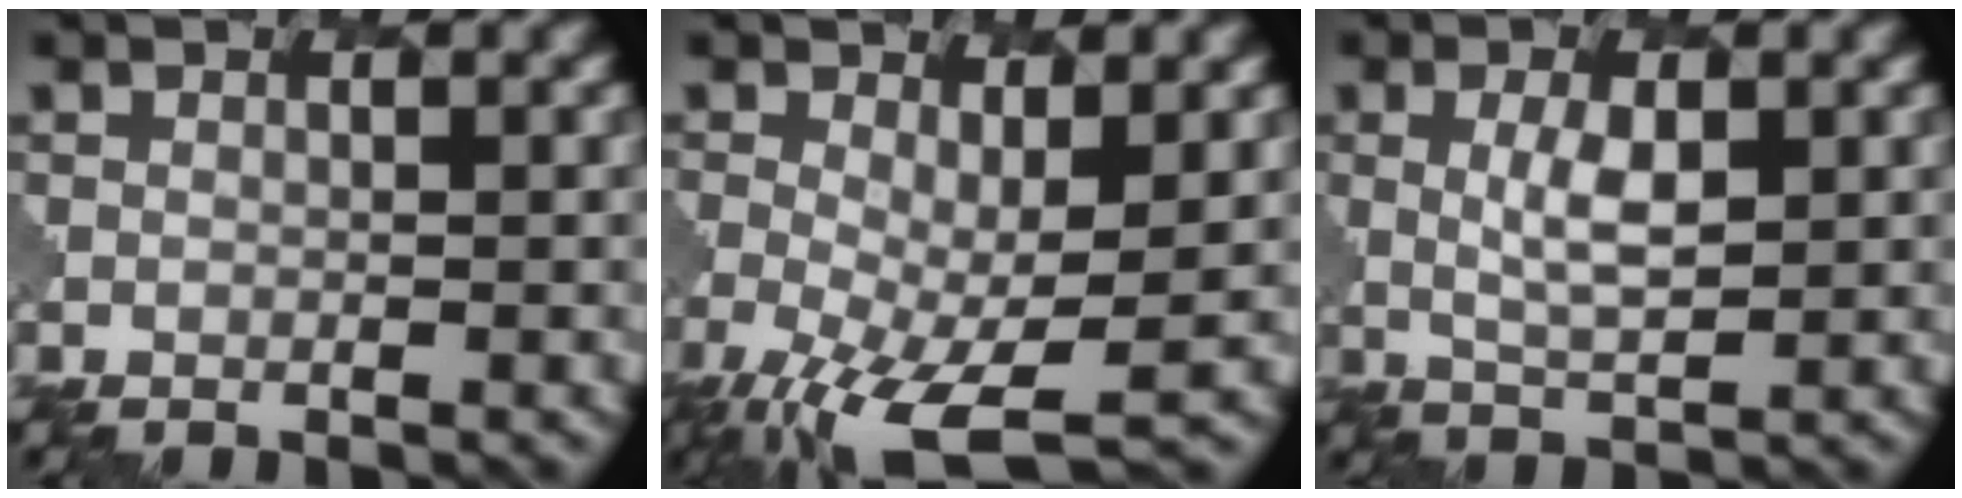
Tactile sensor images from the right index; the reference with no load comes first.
{"total": 7.4, "force": [-2.8, 2.8, 6.3], "torque": [-0.130, -0.026, -0.040]}
{"total": 2.7, "force": [0.7, 0.9, 2.5], "torque": [-0.058, -0.003, 0.018]}